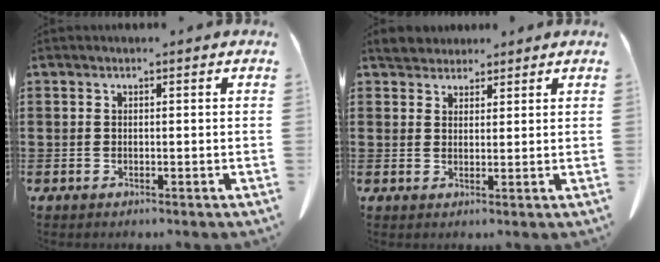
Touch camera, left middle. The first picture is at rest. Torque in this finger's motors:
{"motor_torque": [0.04, 0.04, 0.04, 0.01]}